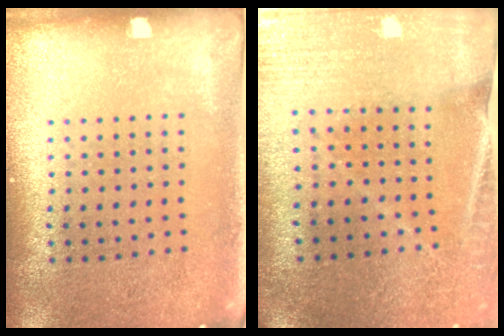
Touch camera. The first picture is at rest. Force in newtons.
{"total": 0.8, "press": 0.8, "slide": 0.1}